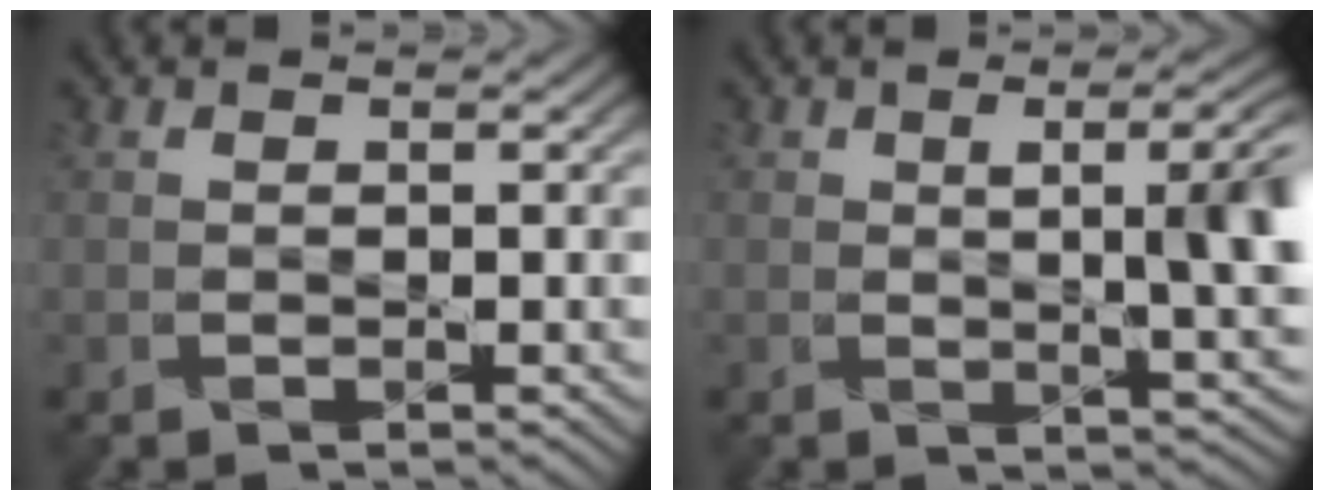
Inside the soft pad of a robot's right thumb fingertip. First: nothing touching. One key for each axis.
{"total": 7.7, "fx": 0.9, "fy": 3.0, "fz": 7.0, "tx": -0.084, "ty": 0.006, "tz": 0.014}